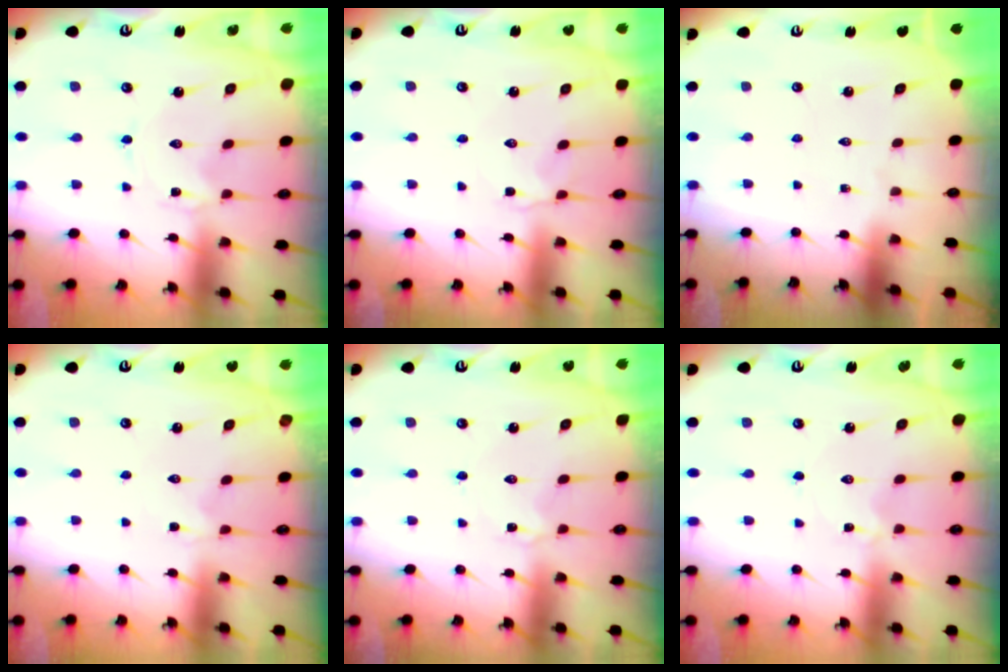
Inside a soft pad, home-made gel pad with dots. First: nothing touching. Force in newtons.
{"total": 3.1, "press": 3.0, "slide": 0.7}
{"total": 0.0}
{"total": 0.6, "press": 0.5, "slide": 0.3}
{"total": 2.2, "press": 2.2, "slide": 0.1}
{"total": 0.5, "press": 0.5, "slide": 0.1}